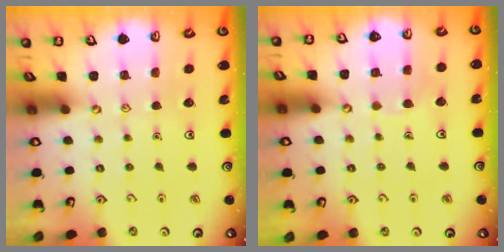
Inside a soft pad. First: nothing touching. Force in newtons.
{"total": 4.2, "press": 4.1, "slide": 0.4}